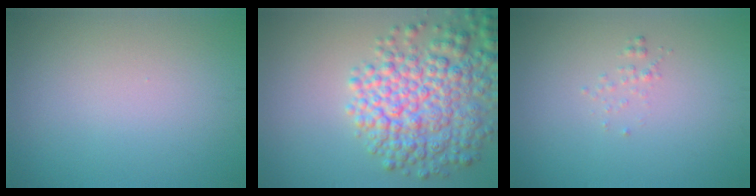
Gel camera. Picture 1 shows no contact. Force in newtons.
{"total": 8.1, "press": 8.1, "slide": 0.4}
{"total": 0.6, "press": 0.6, "slide": 0.1}